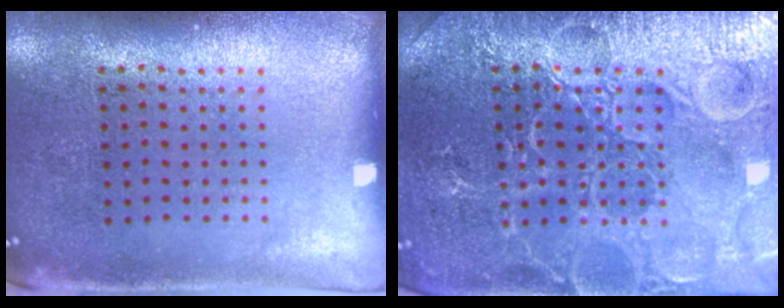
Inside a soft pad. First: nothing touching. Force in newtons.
{"total": 5.3, "press": 5.3, "slide": 0.6}